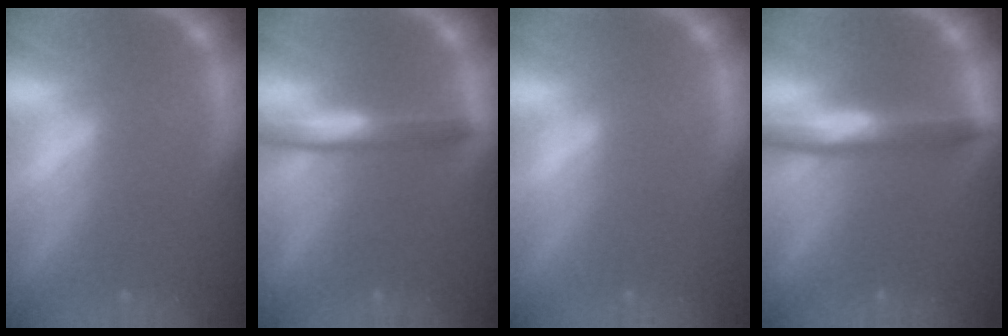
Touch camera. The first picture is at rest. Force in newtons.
{"total": 3.5}
{"total": 0.0}
{"total": 4.5}